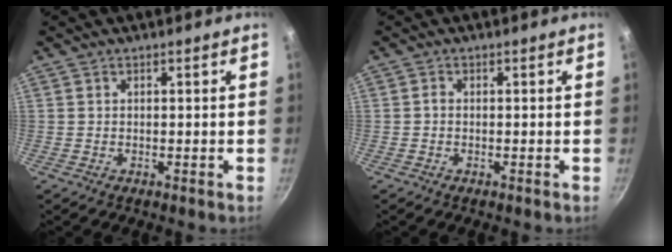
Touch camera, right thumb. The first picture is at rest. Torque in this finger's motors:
{"motor_torque": [0.11, 0.04, 0.14, 0.29, 0.01]}